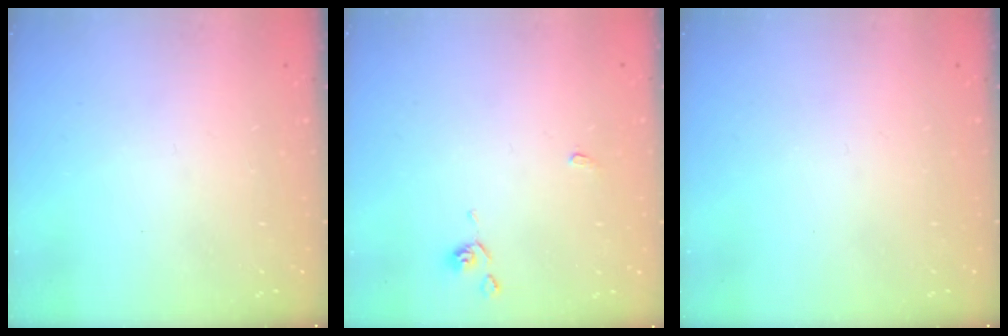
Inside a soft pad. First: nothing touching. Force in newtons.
{"total": 1.8, "press": 1.8, "slide": 0.3}
{"total": 0.0}